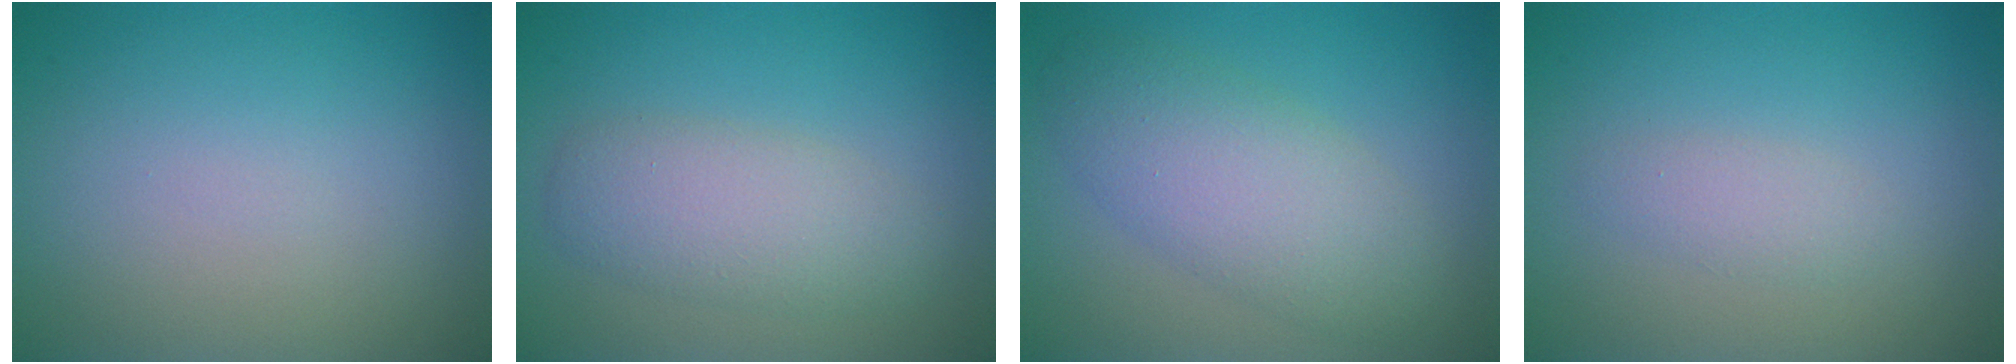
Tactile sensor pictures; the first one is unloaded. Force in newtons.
{"total": 3.9, "press": 3.9, "slide": 0.1}
{"total": 5.4, "press": 5.4, "slide": 0.1}
{"total": 1.4, "press": 1.4, "slide": 0.1}